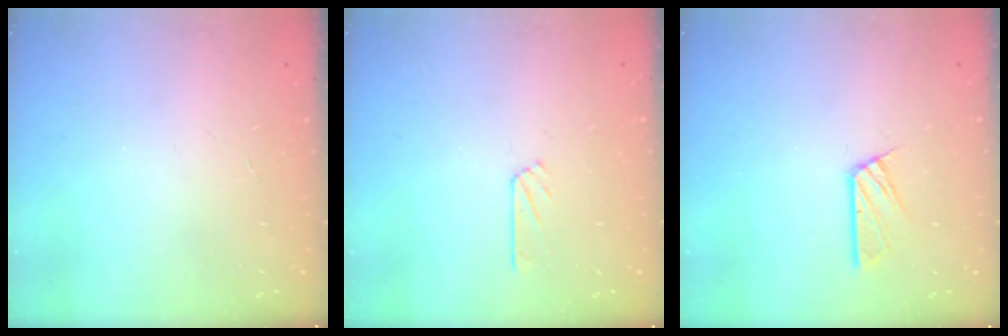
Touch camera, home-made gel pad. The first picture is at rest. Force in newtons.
{"total": 2.3, "press": 2.3, "slide": 0.2}
{"total": 8.1, "press": 8.1, "slide": 0.5}